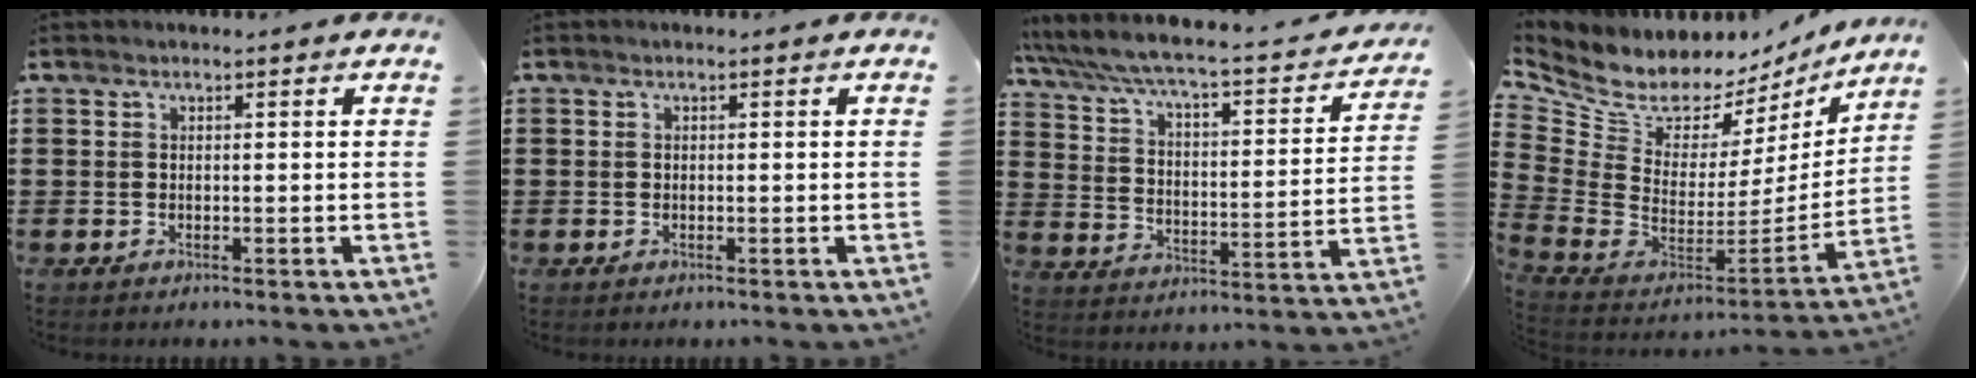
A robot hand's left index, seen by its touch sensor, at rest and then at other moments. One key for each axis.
{"total": 0.0}
{"total": 4.4, "fx": 3.5, "fy": 0.5, "fz": 2.6, "tx": -0.069, "ty": -0.040, "tz": 0.050}
{"total": 7.8, "fx": 7.0, "fy": 3.1, "fz": 1.4, "tx": -0.086, "ty": -0.074, "tz": 0.122}